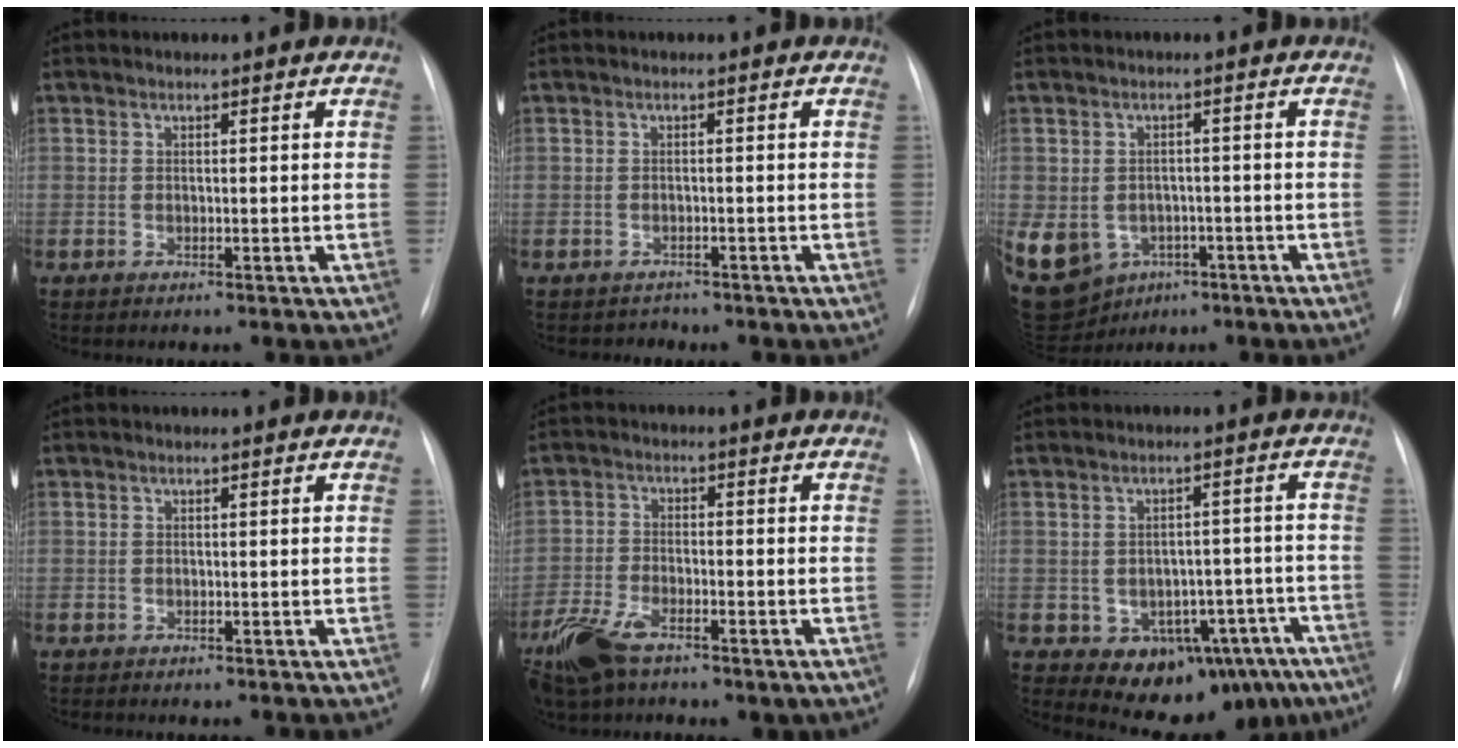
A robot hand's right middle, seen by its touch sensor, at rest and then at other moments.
{"total": 1.5, "force": [-1.1, 0.7, -0.7], "torque": [0.006, -0.001, -0.017]}
{"total": 27.4, "force": [-10.6, 22.4, 11.6], "torque": [-0.395, -0.011, -0.140]}
{"total": 0.0}
{"total": 10.9, "force": [-6.9, 5.1, 6.8], "torque": [-0.148, -0.007, -0.118]}
{"total": 12.8, "force": [-7.8, 8.1, 6.2], "torque": [-0.044, 0.039, -0.094]}